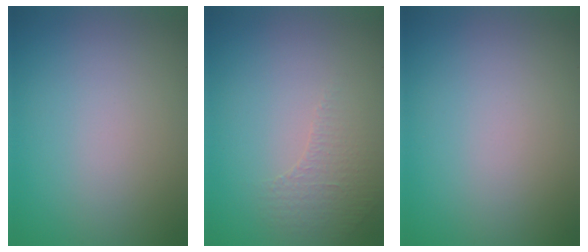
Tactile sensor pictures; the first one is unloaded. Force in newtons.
{"total": 1.1, "press": 0.7, "slide": 0.8}
{"total": 0.0}